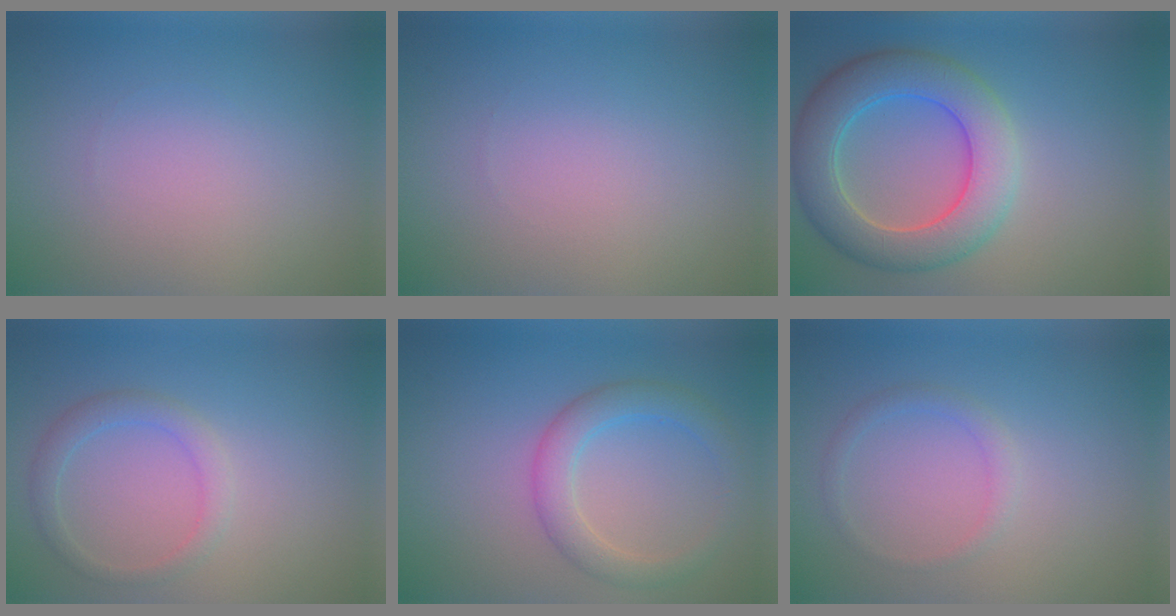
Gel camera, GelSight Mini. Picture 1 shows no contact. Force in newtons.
{"total": 0.0}
{"total": 6.7, "press": 6.7, "slide": 0.5}
{"total": 2.2, "press": 2.2, "slide": 0.1}
{"total": 3.7, "press": 3.7, "slide": 0.3}
{"total": 1.2, "press": 1.2, "slide": 0.0}